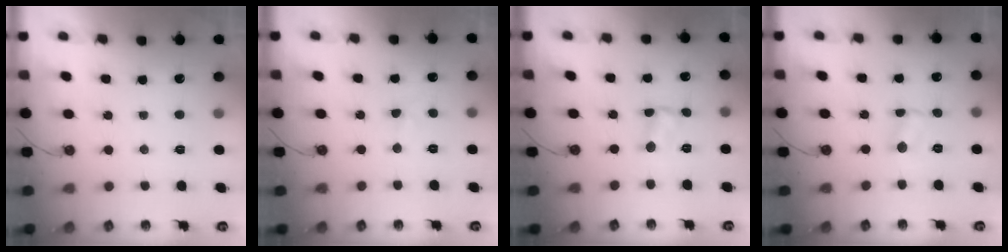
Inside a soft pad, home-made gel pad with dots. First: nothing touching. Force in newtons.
{"total": 3.6, "press": 3.6, "slide": 0.5}
{"total": 1.4, "press": 1.4, "slide": 0.2}
{"total": 2.9, "press": 2.9, "slide": 0.6}